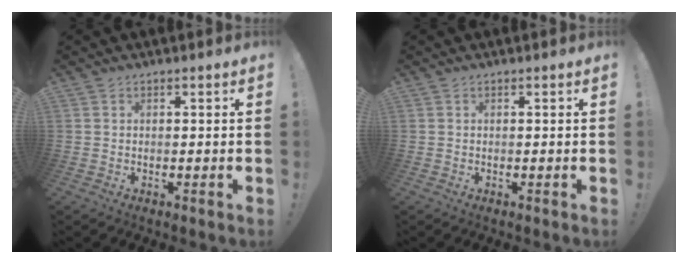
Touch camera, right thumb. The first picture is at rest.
{"total": 0.0}